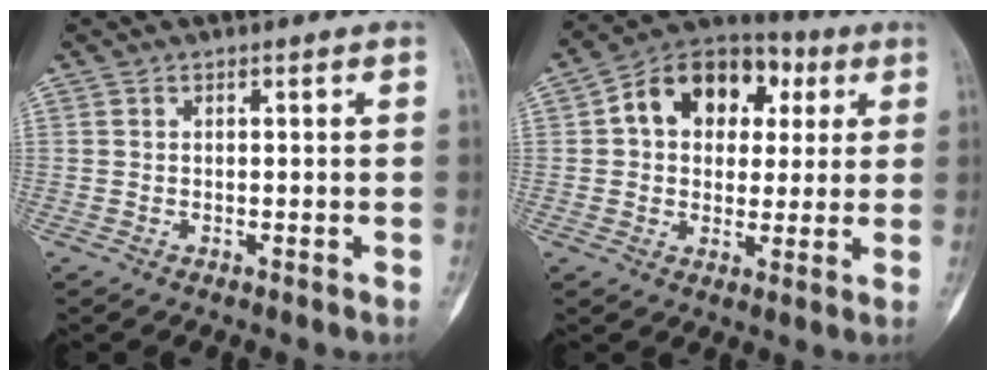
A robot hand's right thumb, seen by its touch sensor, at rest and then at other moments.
{"total": 15.3, "force": [3.8, 11.3, 9.6], "torque": [-0.105, 0.021, 0.051]}